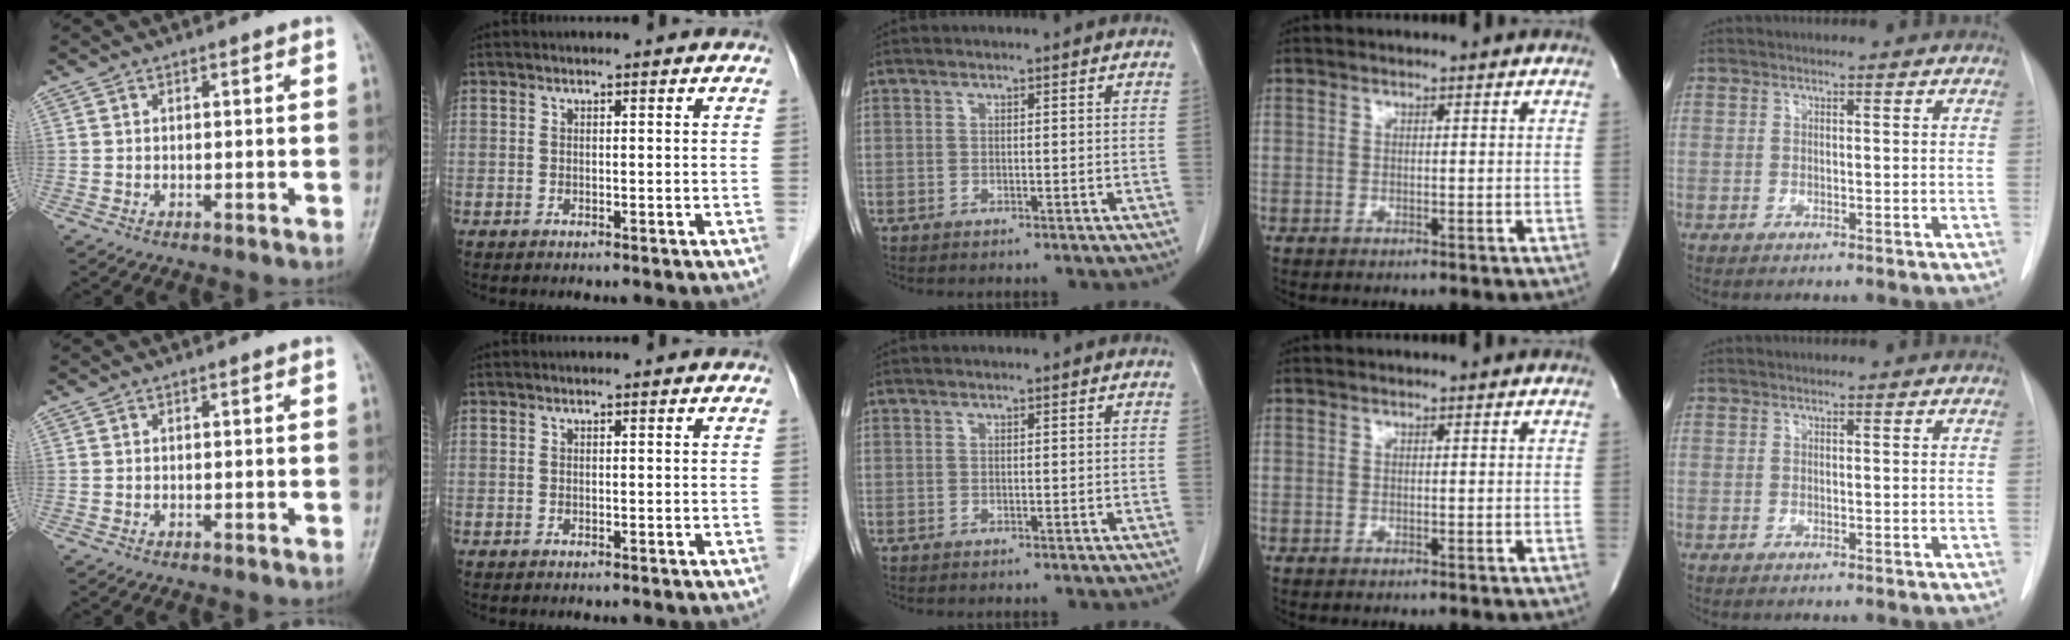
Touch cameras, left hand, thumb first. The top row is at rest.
{}